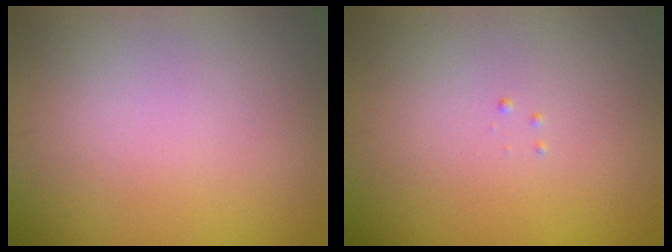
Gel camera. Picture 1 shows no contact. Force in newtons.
{"total": 0.0}